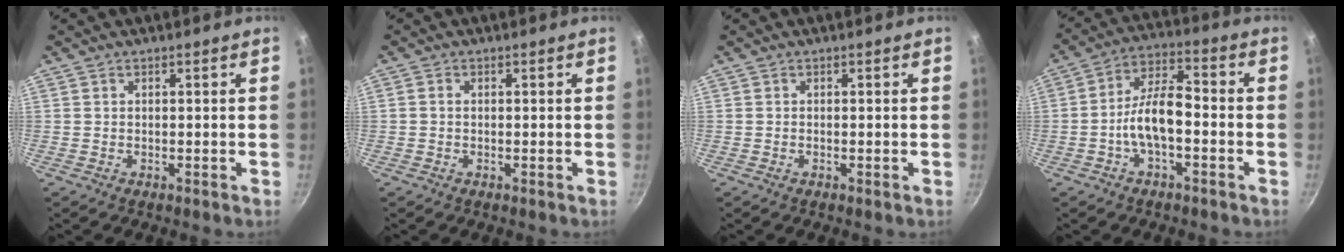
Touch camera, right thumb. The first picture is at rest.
{"total": 0.8, "force": [-0.1, 0.6, 0.5], "torque": [-0.008, 0.005, -0.003]}
{"total": 0.0}
{"total": 9.3, "force": [-2.7, 4.1, 7.9], "torque": [-0.134, 0.044, -0.056]}